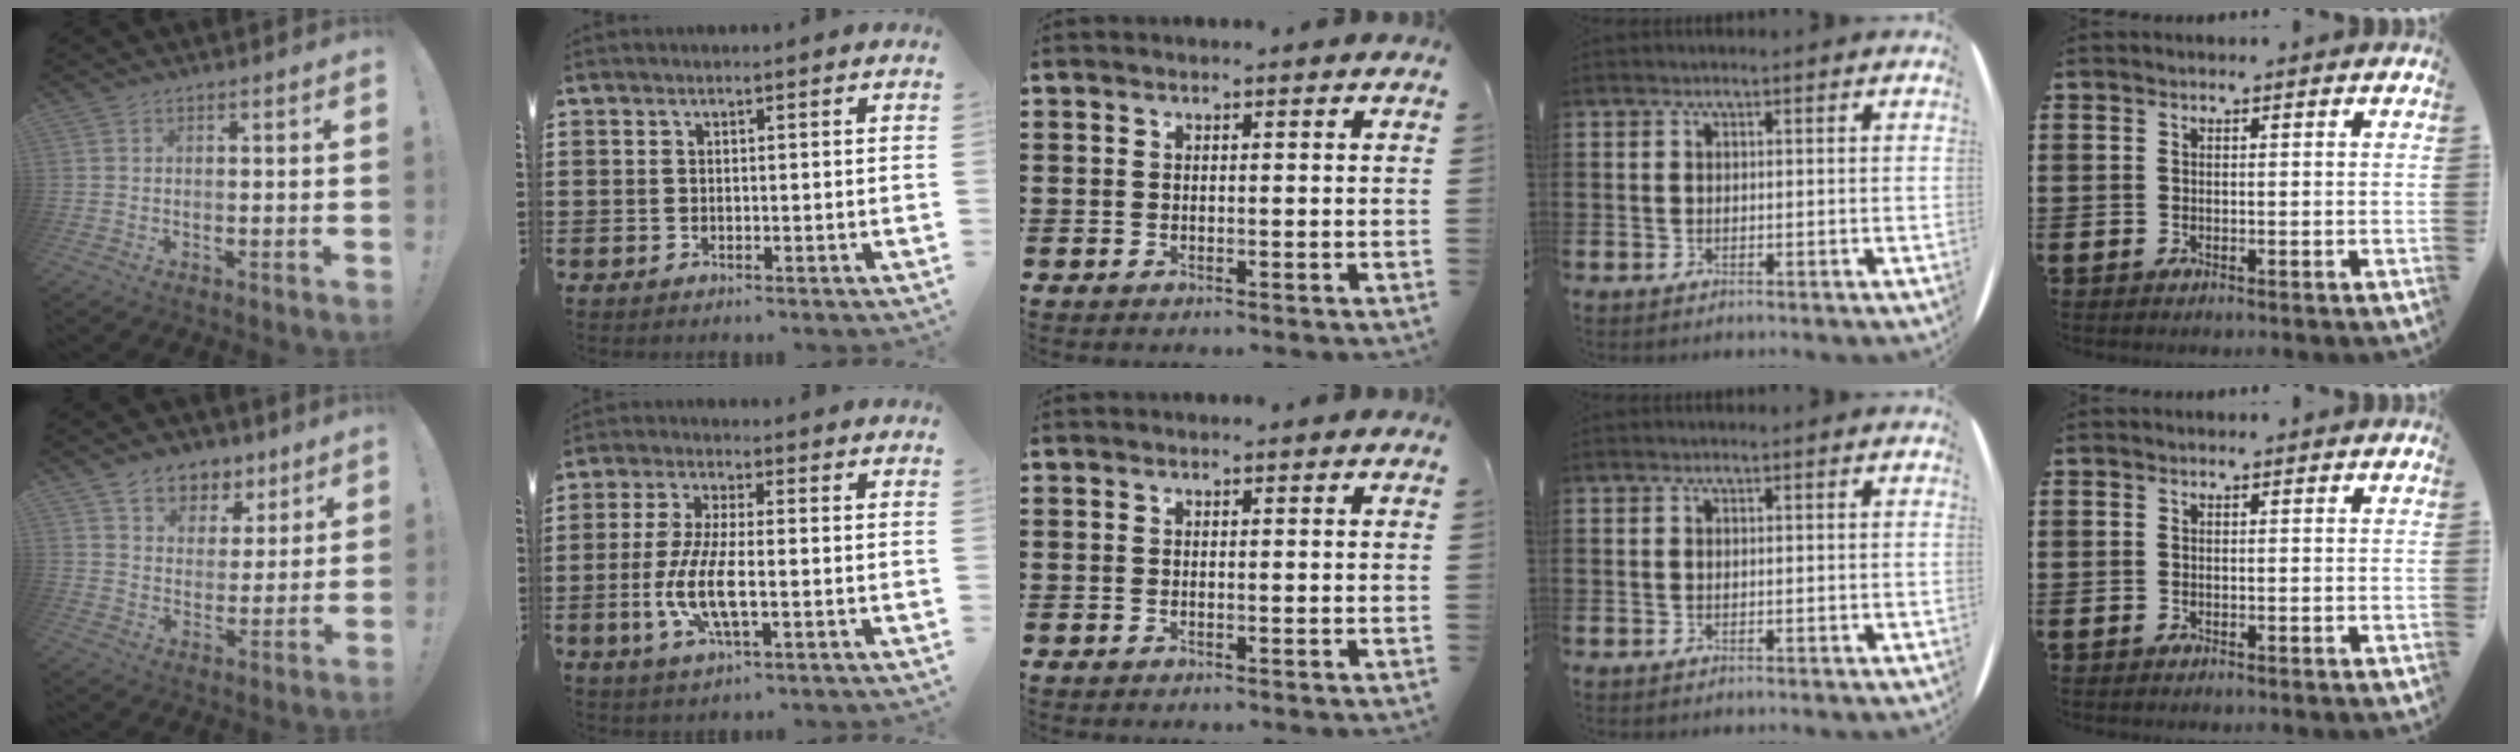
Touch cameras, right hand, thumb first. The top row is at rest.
{"thumb": {"total": 8.3, "force": [5.5, 6.0, 1.5], "torque": [-0.016, -0.041, 0.108]}, "index": {"total": 8.2, "force": [-2.2, 2.3, 7.5], "torque": [-0.169, -0.014, -0.046]}}